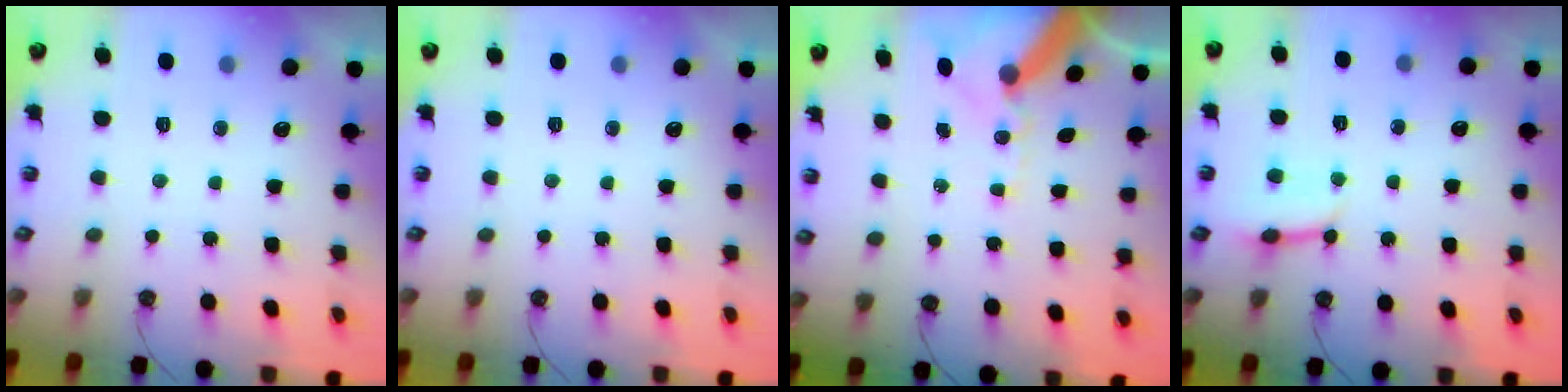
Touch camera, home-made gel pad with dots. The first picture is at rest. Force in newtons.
{"total": 0.0}
{"total": 12.7, "press": 12.5, "slide": 1.9}
{"total": 4.0, "press": 4.0, "slide": 0.3}